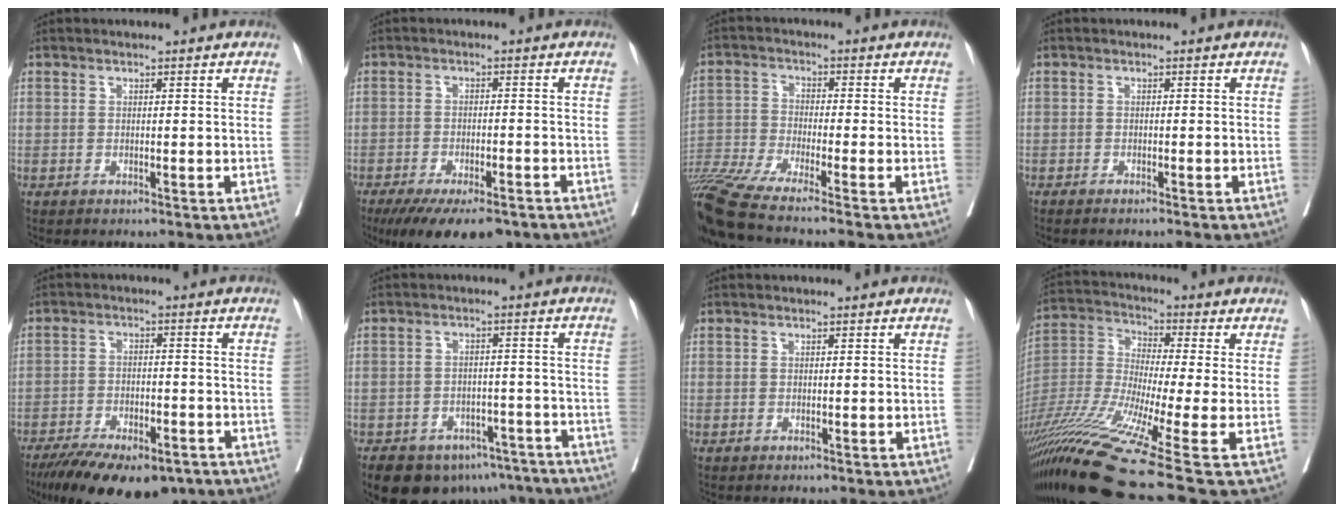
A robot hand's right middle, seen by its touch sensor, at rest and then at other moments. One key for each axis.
{"total": 13.7, "fx": -10.6, "fy": 3.9, "fz": 7.7, "tx": -0.122, "ty": -0.022, "tz": -0.152}
{"total": 16.0, "fx": -13.4, "fy": -1.4, "fz": 8.6, "tx": -0.163, "ty": -0.034, "tz": -0.233}
{"total": 3.9, "fx": -3.4, "fy": -0.4, "fz": 1.9, "tx": -0.013, "ty": -0.001, "tz": -0.045}
{"total": 17.1, "fx": -12.9, "fy": 6.1, "fz": 9.4, "tx": -0.165, "ty": -0.014, "tz": -0.188}
{"total": 16.1, "fx": -12.1, "fy": 8.7, "fz": 6.0, "tx": -0.098, "ty": 0.012, "tz": -0.144}
{"total": 0.0}
{"total": 21.0, "fx": -13.6, "fy": -1.5, "fz": 15.9, "tx": -0.332, "ty": -0.043, "tz": -0.255}